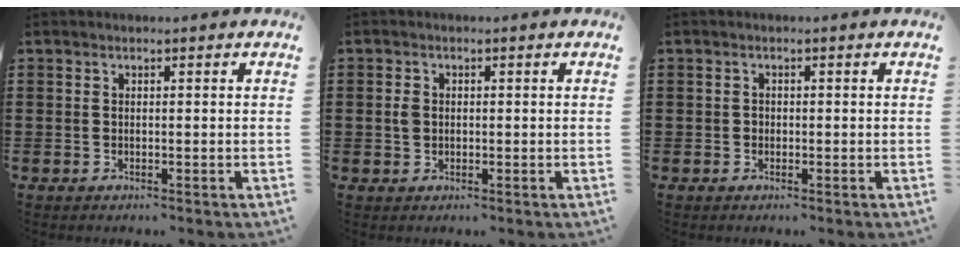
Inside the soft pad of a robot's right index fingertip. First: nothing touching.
{"total": 1.7, "force": [0.1, 1.3, 1.1], "torque": [-0.023, 0.006, 0.001]}
{"total": 0.6, "force": [-0.2, 0.6, 0.2], "torque": [-0.006, 0.002, -0.005]}